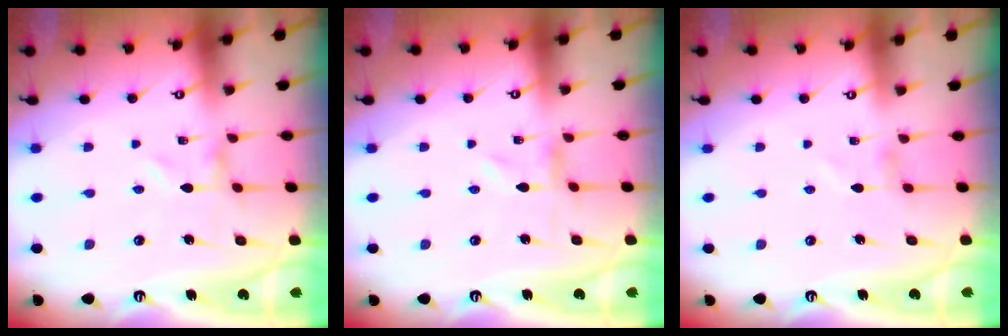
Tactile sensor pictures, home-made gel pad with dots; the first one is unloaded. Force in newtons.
{"total": 0.0}
{"total": 0.6, "press": 0.6, "slide": 0.2}